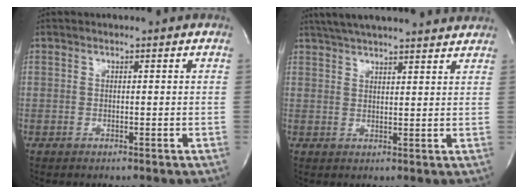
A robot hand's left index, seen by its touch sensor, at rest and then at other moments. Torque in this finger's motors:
{"motor_torque": [0.36, -0.35, 0.08, 0.06]}